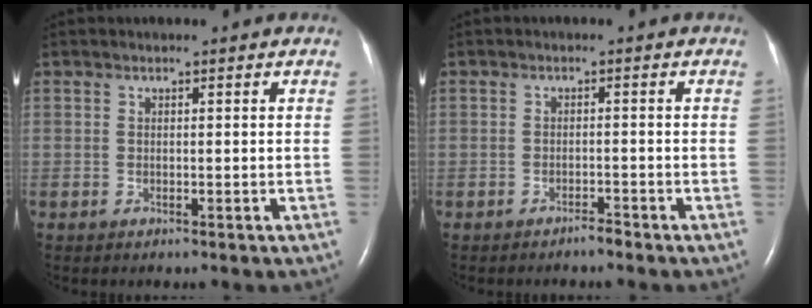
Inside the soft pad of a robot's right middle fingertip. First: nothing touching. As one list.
[{"total": 1.2, "force": [-1.2, 0.1, 0.3], "torque": [-0.008, -0.002, -0.018]}]